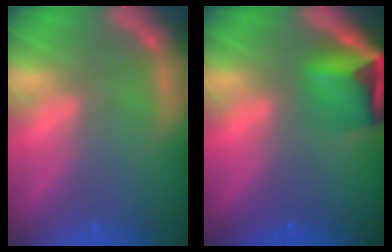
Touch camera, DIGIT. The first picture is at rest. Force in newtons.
{"total": 6.9}